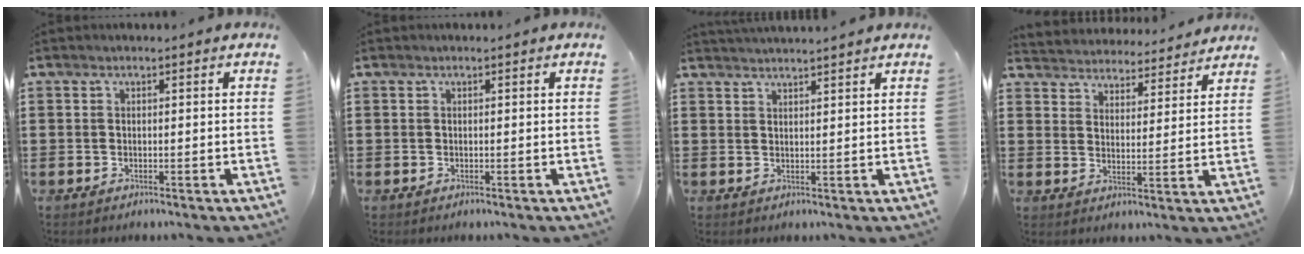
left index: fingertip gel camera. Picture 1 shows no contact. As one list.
[{"total": 0.0}, {"total": 2.0, "force": [1.9, -0.3, 0.1], "torque": [-0.007, -0.005, 0.037]}, {"total": 4.1, "force": [4.0, 0.2, -0.5], "torque": [-0.016, -0.035, 0.066]}]